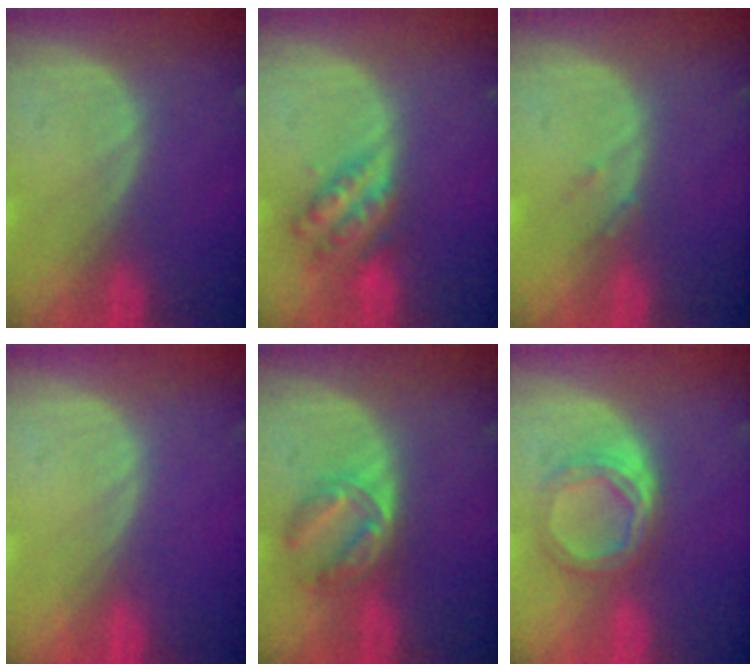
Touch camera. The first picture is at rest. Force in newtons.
{"total": 6.1, "press": 5.4, "slide": 3.0}
{"total": 1.2, "press": 1.0, "slide": 0.6}
{"total": 0.0}
{"total": 5.9, "press": 5.5, "slide": 2.0}
{"total": 5.5, "press": 5.0, "slide": 2.4}